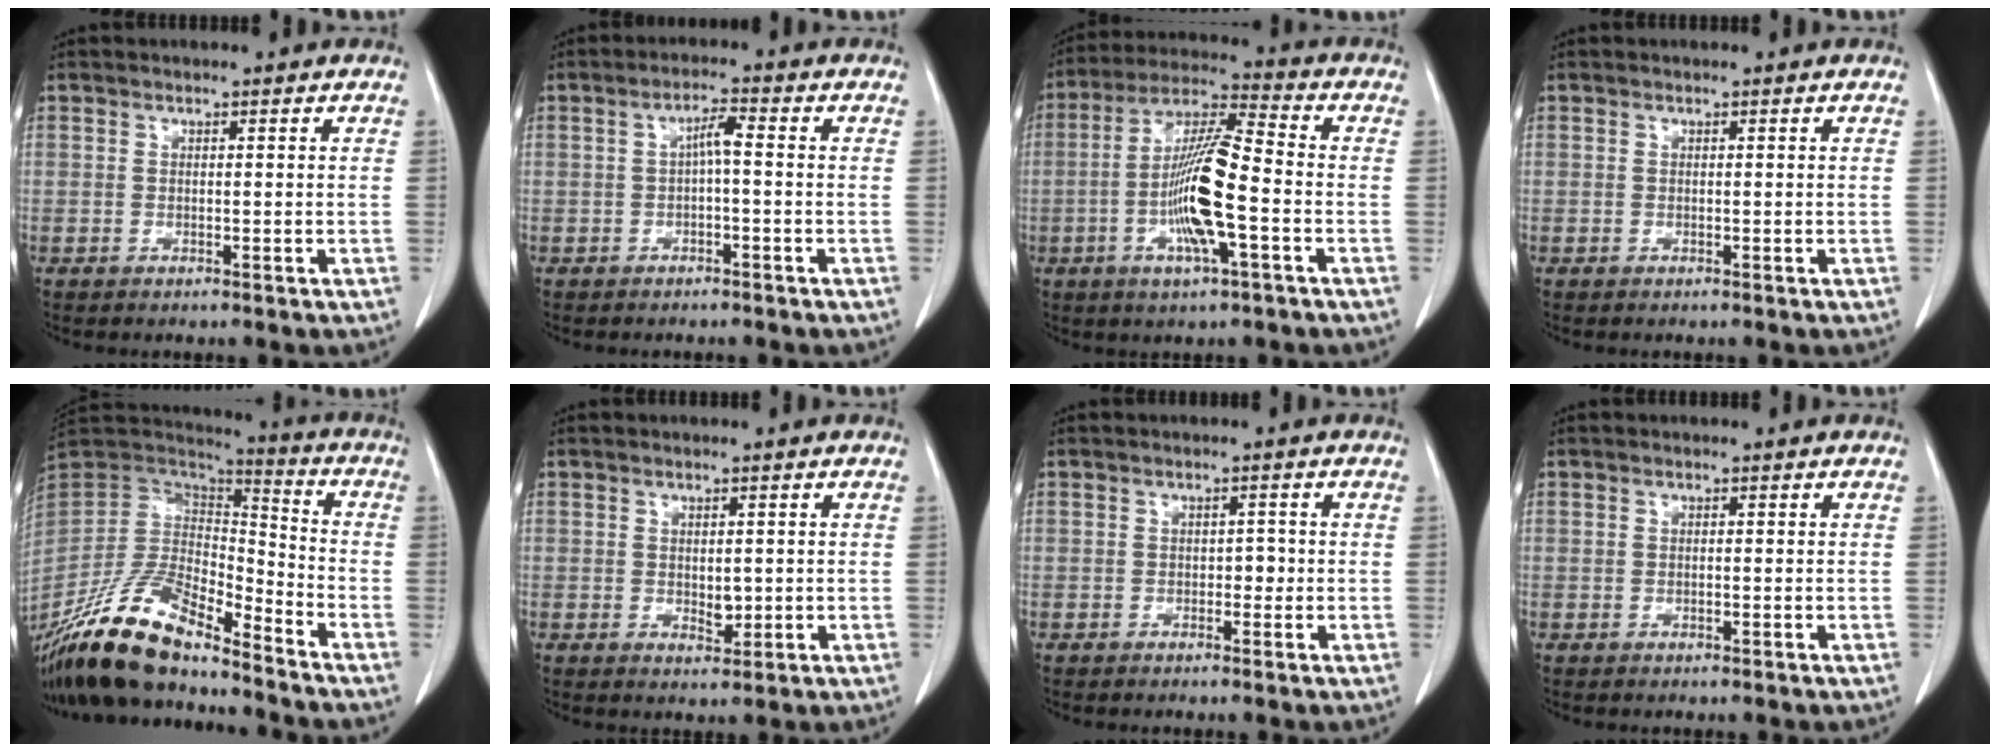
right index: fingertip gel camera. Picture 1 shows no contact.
{"total": 2.9, "force": [-0.2, 0.4, 2.9], "torque": [-0.050, 0.010, -0.003]}
{"total": 12.9, "force": [-3.1, 1.3, 12.5], "torque": [-0.240, 0.003, -0.060]}
{"total": 0.0}
{"total": 19.9, "force": [-16.0, 5.1, 10.7], "torque": [-0.227, -0.008, -0.303]}
{"total": 2.2, "force": [0.0, 1.2, 1.9], "torque": [-0.027, -0.003, 0.008]}
{"total": 1.4, "force": [-0.3, 0.9, 1.0], "torque": [-0.004, 0.006, -0.003]}
{"total": 0.0}